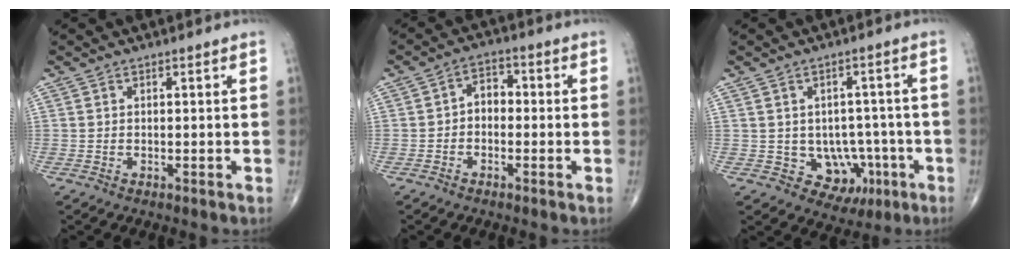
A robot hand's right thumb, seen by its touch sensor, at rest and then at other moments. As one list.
[{"total": 4.0, "force": [-0.7, 3.0, 2.6], "torque": [-0.024, 0.020, -0.026]}, {"total": 8.1, "force": [-2.2, 6.7, 3.9], "torque": [-0.010, 0.022, -0.017]}]